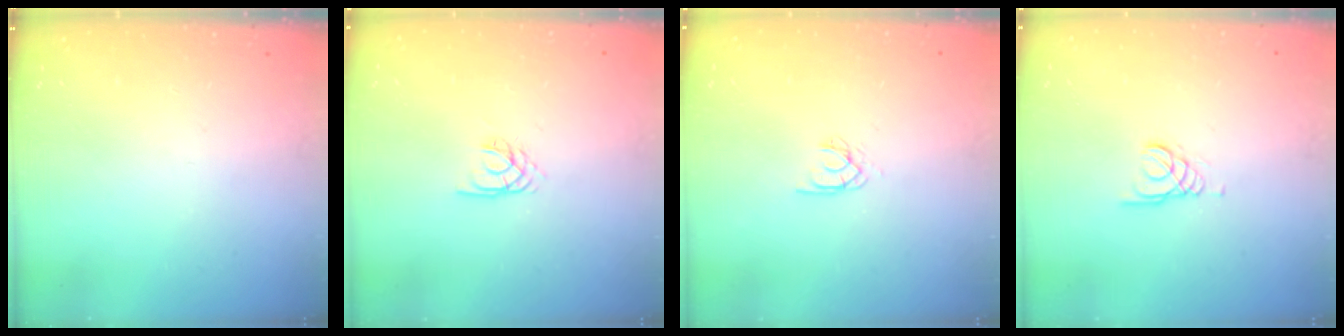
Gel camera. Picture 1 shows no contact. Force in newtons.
{"total": 2.1, "press": 2.1, "slide": 0.4}
{"total": 2.0, "press": 2.0, "slide": 0.4}
{"total": 1.5, "press": 1.5, "slide": 0.1}